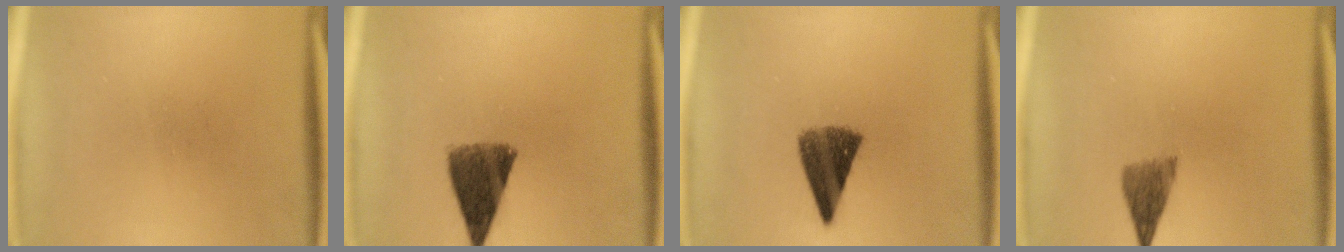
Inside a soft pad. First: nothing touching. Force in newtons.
{"total": 8.8}
{"total": 8.0}
{"total": 3.6}